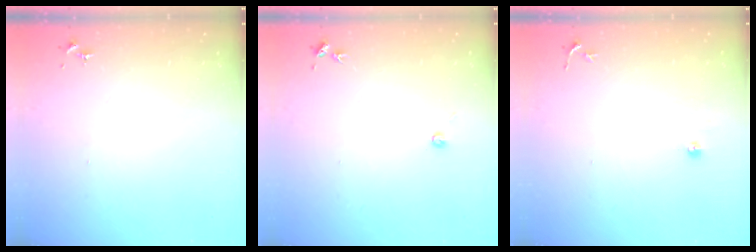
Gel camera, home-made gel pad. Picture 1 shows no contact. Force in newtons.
{"total": 2.0, "press": 2.0, "slide": 0.3}
{"total": 3.8, "press": 3.8, "slide": 0.3}